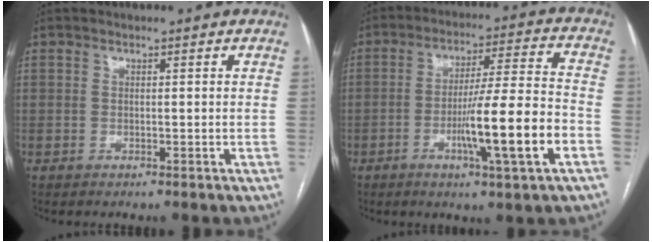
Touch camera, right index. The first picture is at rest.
{"total": 13.8, "force": [-4.8, -0.5, 13.0], "torque": [-0.214, -0.006, -0.080]}